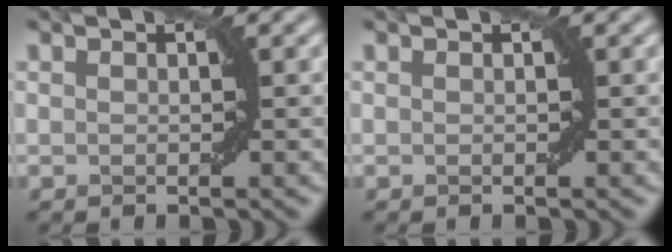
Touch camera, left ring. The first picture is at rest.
{"total": 0.0}